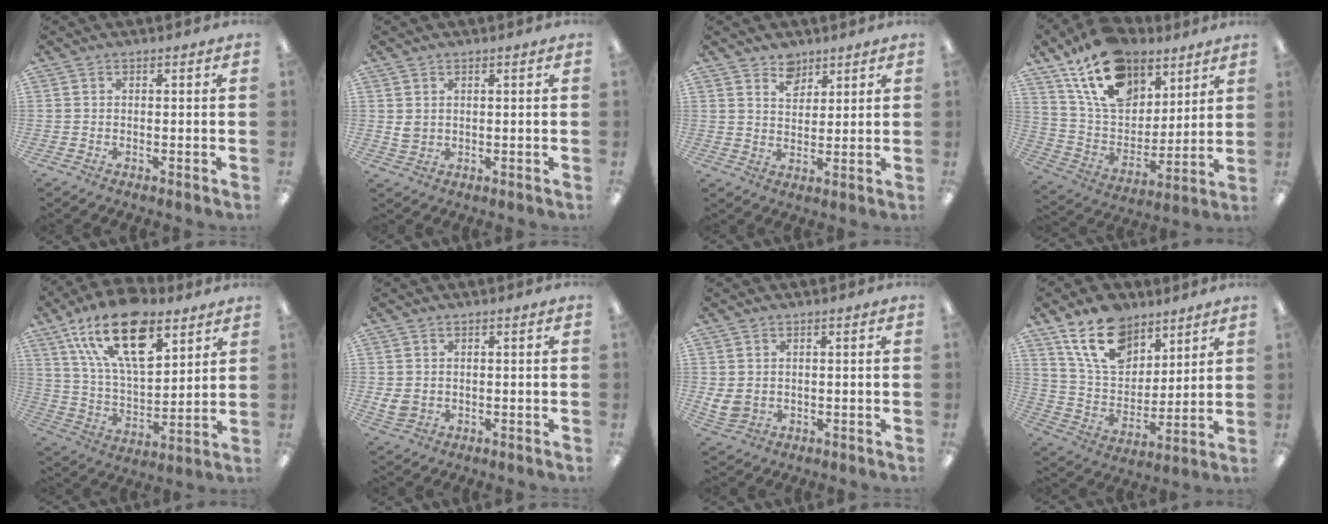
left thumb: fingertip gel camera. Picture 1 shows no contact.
{"total": 2.3, "force": [1.1, 1.8, 1.0], "torque": [-0.014, -0.001, 0.018]}
{"total": 5.6, "force": [4.5, 3.3, 1.1], "torque": [-0.005, -0.026, 0.079]}
{"total": 20.0, "force": [13.0, 11.8, 9.6], "torque": [-0.175, -0.060, 0.239]}
{"total": 22.3, "force": [12.7, 10.5, 15.0], "torque": [-0.278, -0.054, 0.221]}
{"total": 3.6, "force": [0.3, 2.9, 2.1], "torque": [-0.038, 0.000, 0.004]}
{"total": 3.8, "force": [0.9, 3.1, 2.1], "torque": [-0.046, -0.007, 0.014]}
{"total": 17.3, "force": [11.2, 10.4, 8.1], "torque": [-0.148, -0.047, 0.210]}